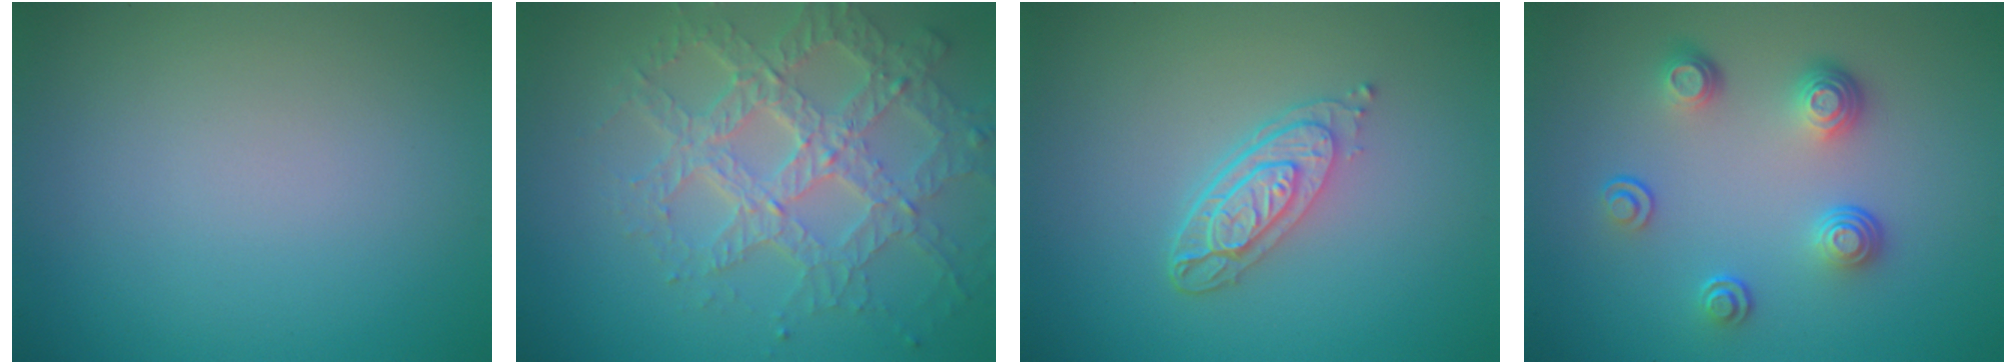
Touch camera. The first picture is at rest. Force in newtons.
{"total": 7.0, "press": 5.1, "slide": 4.8}
{"total": 4.0, "press": 2.9, "slide": 2.7}
{"total": 3.7, "press": 2.7, "slide": 2.6}